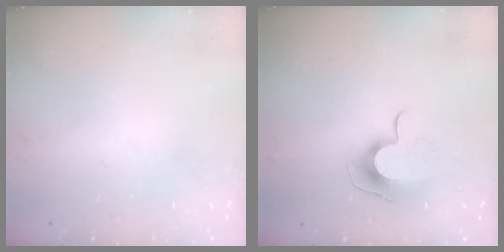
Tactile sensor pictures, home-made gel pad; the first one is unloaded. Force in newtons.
{"total": 11.2, "press": 11.1, "slide": 0.5}